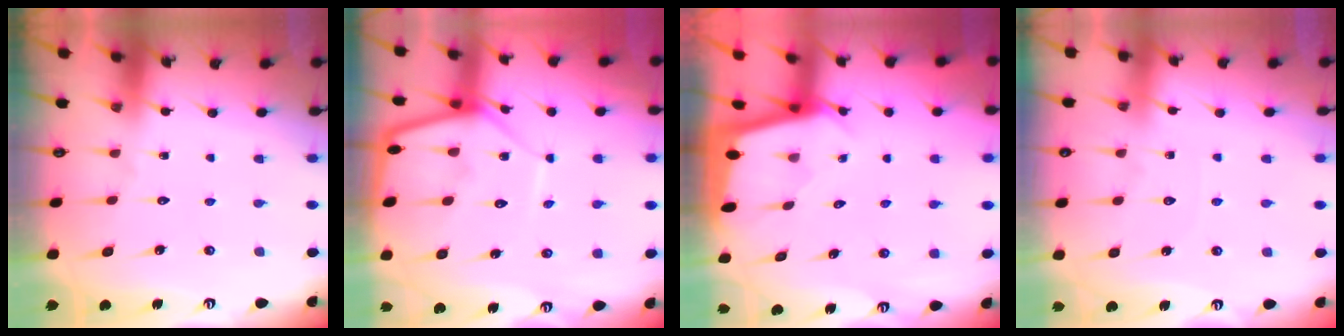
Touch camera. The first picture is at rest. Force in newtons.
{"total": 9.3, "press": 9.3, "slide": 1.0}
{"total": 2.3, "press": 2.3, "slide": 0.1}
{"total": 3.0, "press": 2.9, "slide": 0.4}